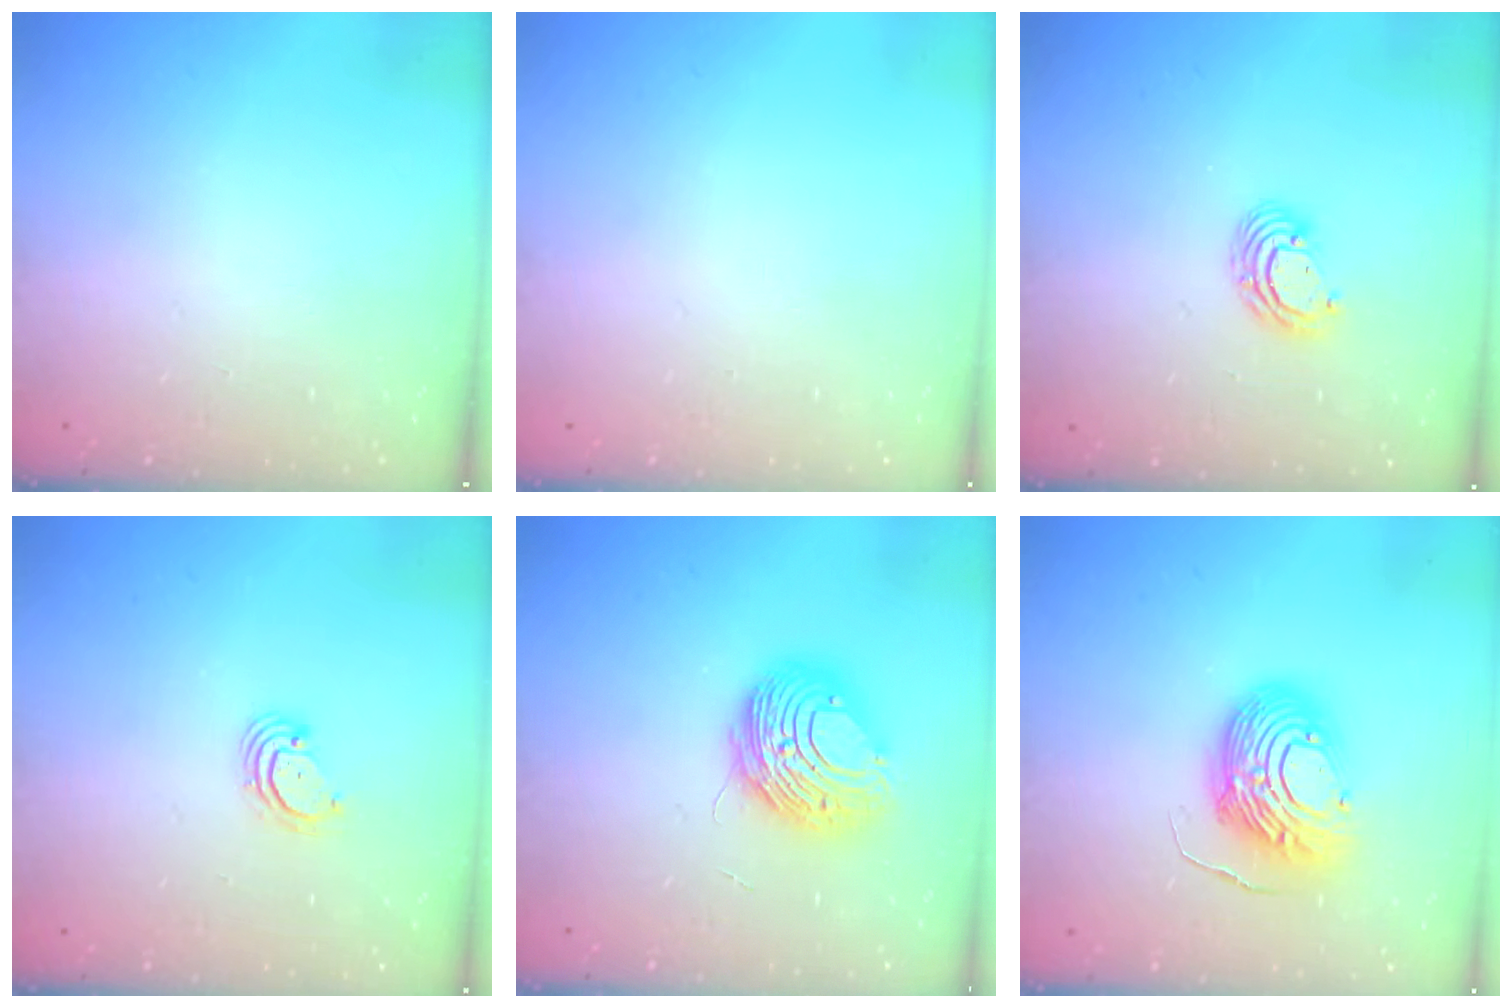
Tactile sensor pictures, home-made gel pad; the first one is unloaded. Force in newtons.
{"total": 0.0}
{"total": 5.2, "press": 5.2, "slide": 0.3}
{"total": 3.0, "press": 3.0, "slide": 0.3}
{"total": 10.5, "press": 10.5, "slide": 1.3}
{"total": 14.0, "press": 14.0, "slide": 1.1}